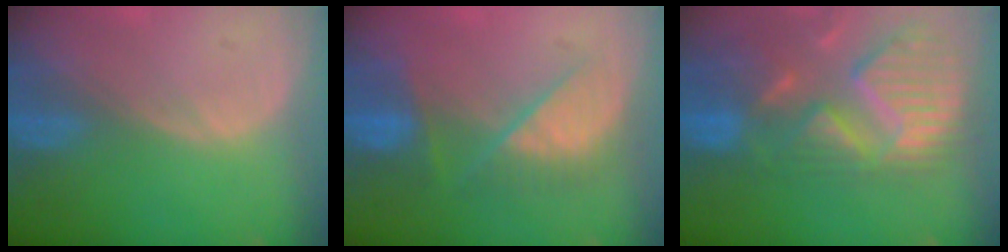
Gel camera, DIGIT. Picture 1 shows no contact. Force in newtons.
{"total": 7.4, "press": 7.3, "slide": 1.3}
{"total": 13.5, "press": 11.4, "slide": 7.2}